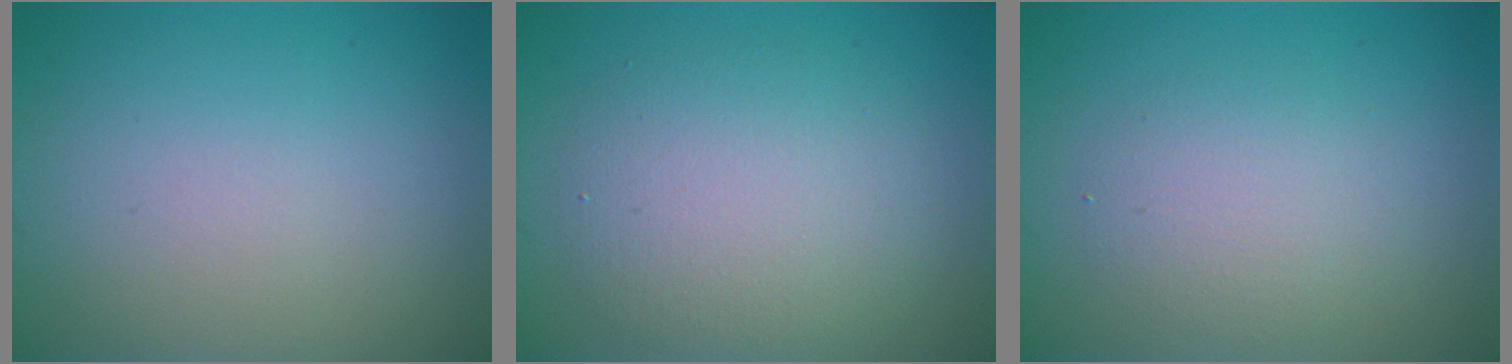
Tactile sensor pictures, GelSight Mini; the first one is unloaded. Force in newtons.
{"total": 5.1, "press": 5.1, "slide": 0.5}
{"total": 2.6, "press": 2.6, "slide": 0.2}